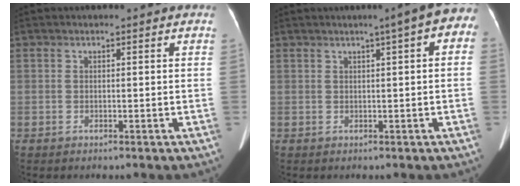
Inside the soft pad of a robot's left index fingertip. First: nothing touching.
{"total": 6.8, "force": [3.4, 1.1, 5.8], "torque": [-0.064, 0.021, 0.027]}